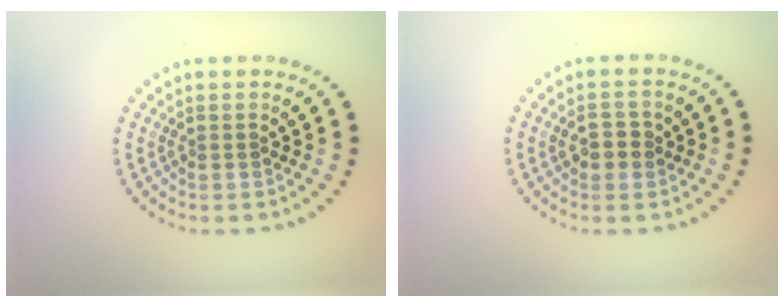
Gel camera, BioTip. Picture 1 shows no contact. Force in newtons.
{"total": 2.1, "press": 2.1, "slide": 0.3}